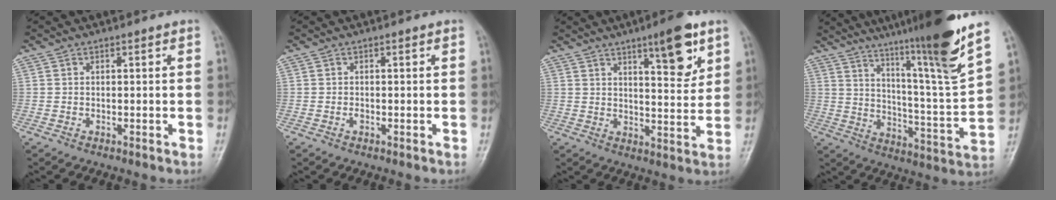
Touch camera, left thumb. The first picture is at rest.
{"total": 0.6, "force": [-0.2, 0.4, 0.4], "torque": [-0.006, 0.000, -0.005]}
{"total": 10.0, "force": [5.8, 2.8, 7.6], "torque": [-0.091, -0.035, 0.084]}
{"total": 21.1, "force": [15.1, -0.1, 14.8], "torque": [-0.207, -0.088, 0.232]}